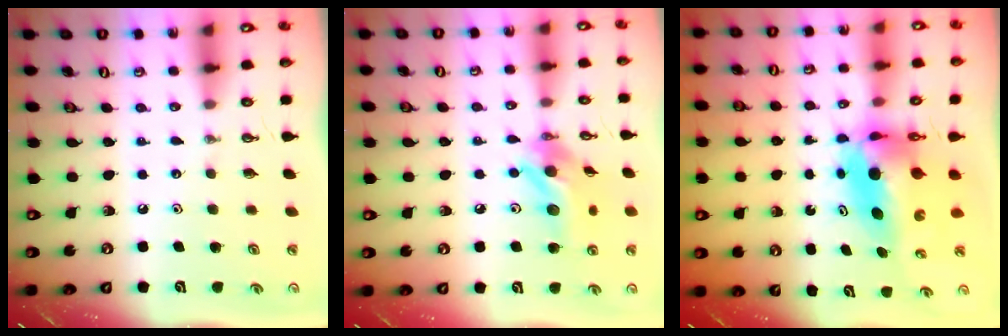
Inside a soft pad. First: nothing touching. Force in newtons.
{"total": 14.0, "press": 13.7, "slide": 2.8}
{"total": 7.9, "press": 7.8, "slide": 1.5}